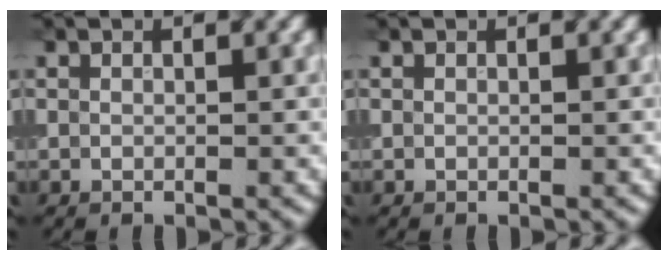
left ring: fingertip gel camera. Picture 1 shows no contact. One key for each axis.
{"total": 0.0}